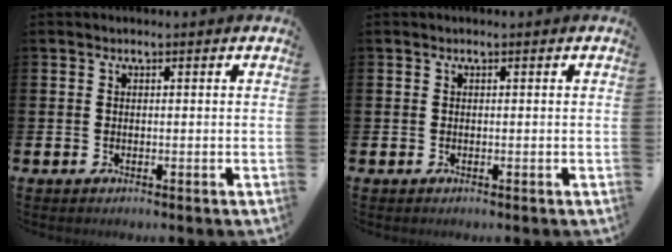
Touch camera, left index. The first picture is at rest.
{"total": 0.0}